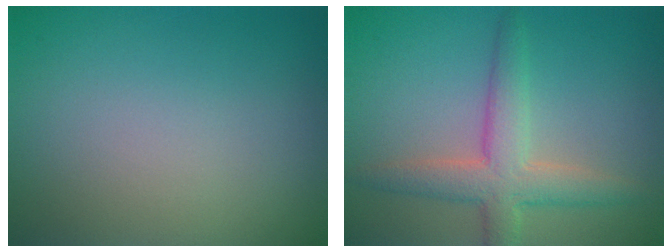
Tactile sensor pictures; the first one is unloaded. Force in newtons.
{"total": 4.4, "press": 4.4, "slide": 0.1}